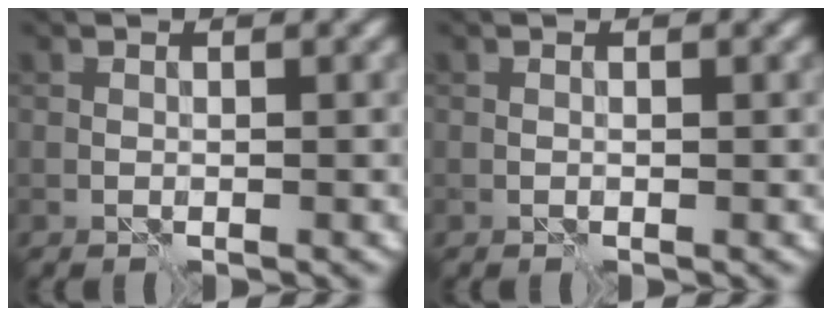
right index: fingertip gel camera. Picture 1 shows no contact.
{"total": 0.0}